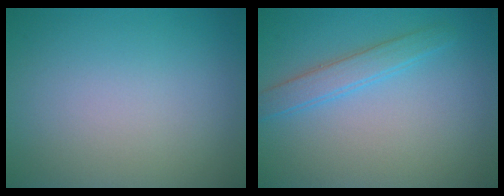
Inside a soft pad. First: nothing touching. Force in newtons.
{"total": 2.4, "press": 2.4, "slide": 0.1}